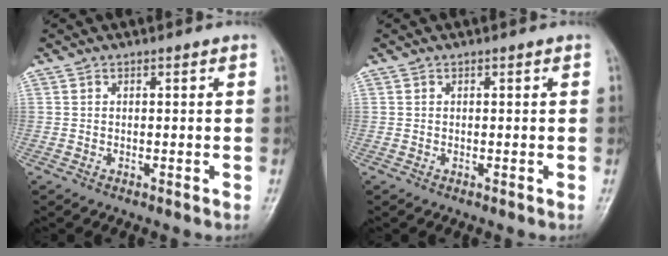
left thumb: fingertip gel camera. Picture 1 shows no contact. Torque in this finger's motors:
{"motor_torque": [0.00, 0.00, -0.03, -0.01, 0.00]}